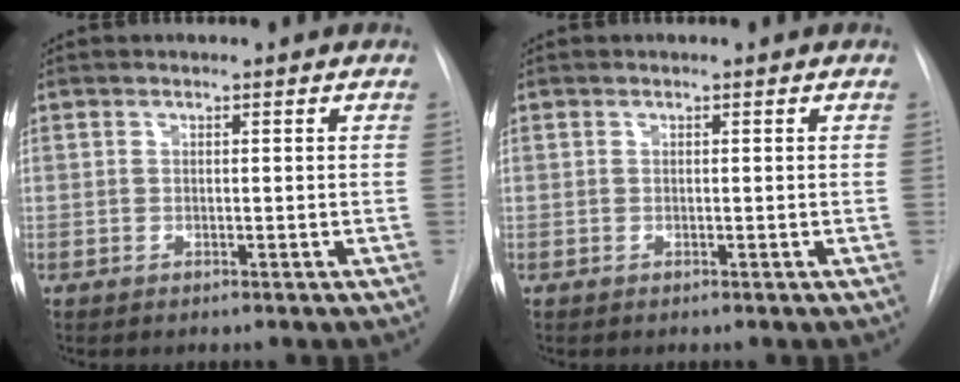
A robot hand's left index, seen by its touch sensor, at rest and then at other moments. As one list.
[{"total": 0.0}]